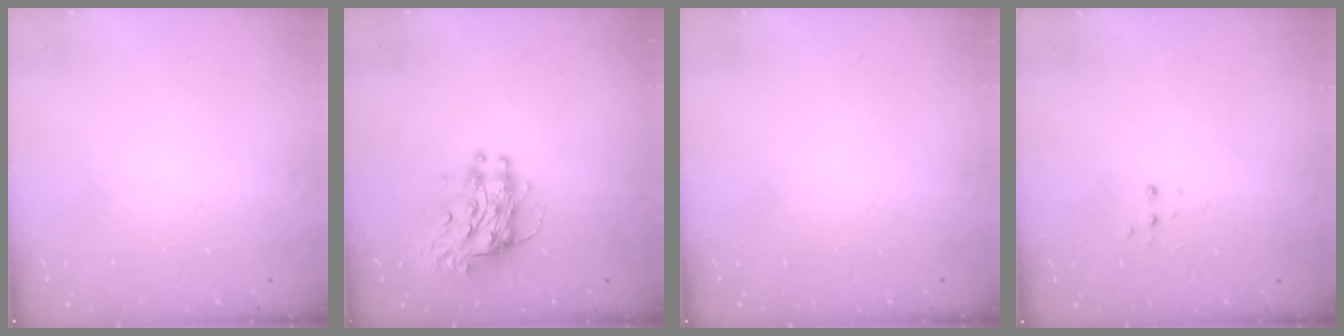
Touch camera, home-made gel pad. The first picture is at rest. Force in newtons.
{"total": 10.1, "press": 10.1, "slide": 1.0}
{"total": 0.0}
{"total": 2.7, "press": 2.7, "slide": 0.5}